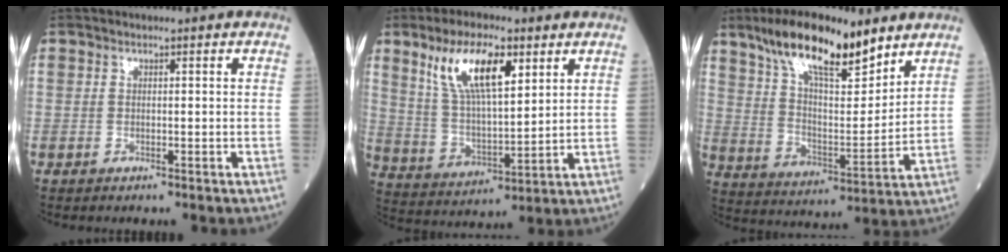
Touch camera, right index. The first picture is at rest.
{"total": 12.6, "force": [6.4, 3.8, 10.1], "torque": [-0.204, 0.014, 0.129]}
{"total": 16.7, "force": [11.9, 4.4, 10.9], "torque": [-0.198, 0.007, 0.216]}